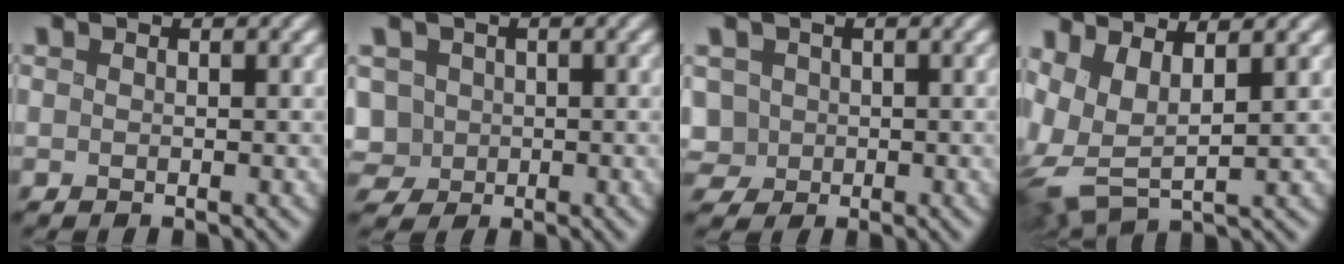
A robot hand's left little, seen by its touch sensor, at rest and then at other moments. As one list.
[{"total": 4.4, "force": [-0.4, 3.9, 1.8], "torque": [-0.039, 0.014, -0.027]}, {"total": 3.9, "force": [-0.3, 3.5, 1.6], "torque": [-0.034, 0.016, -0.020]}, {"total": 5.6, "force": [1.3, 2.2, 5.0], "torque": [-0.127, 0.005, 0.026]}]